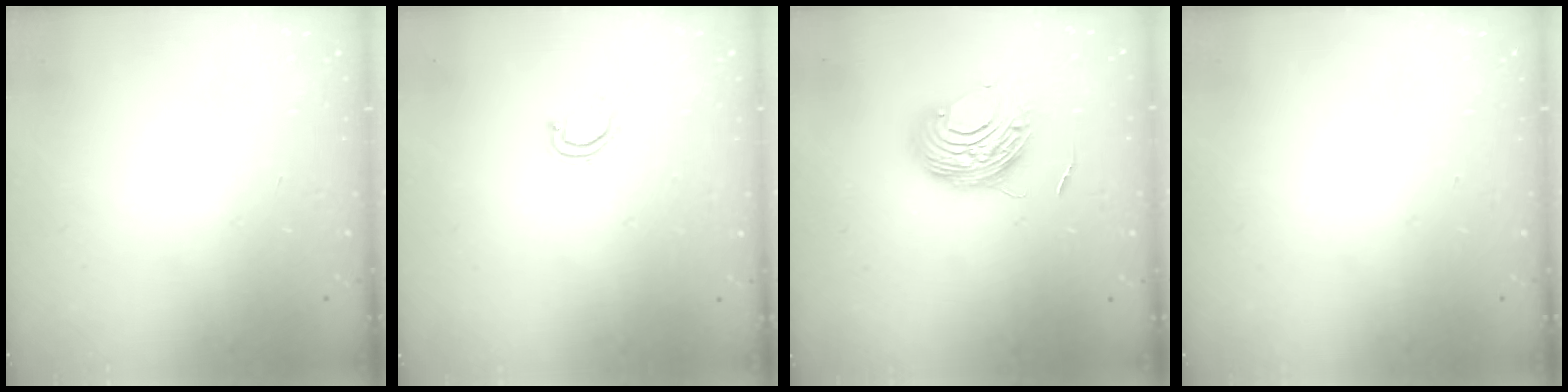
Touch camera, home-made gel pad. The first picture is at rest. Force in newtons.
{"total": 3.4, "press": 3.4, "slide": 0.3}
{"total": 10.4, "press": 10.3, "slide": 1.0}
{"total": 0.0}